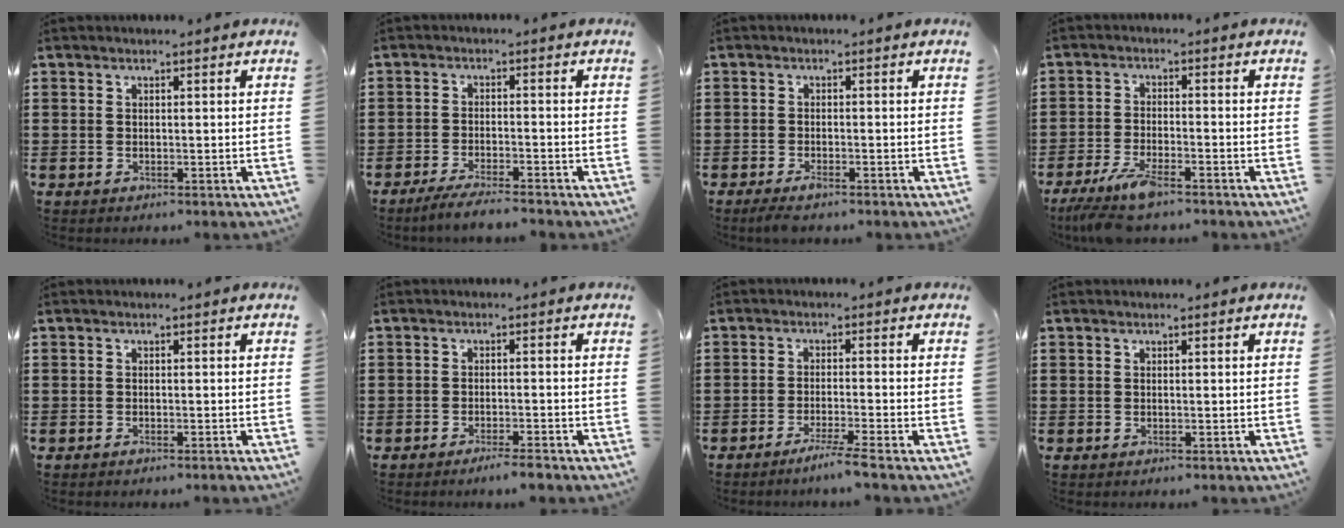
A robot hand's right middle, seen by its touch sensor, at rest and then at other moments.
{"total": 3.4, "force": [-3.1, -0.1, 1.3], "torque": [-0.028, -0.005, -0.062]}
{"total": 1.6, "force": [-1.2, 0.3, 1.1], "torque": [-0.027, -0.005, -0.024]}
{"total": 5.9, "force": [-4.6, 0.8, 3.6], "torque": [-0.092, -0.019, -0.093]}
{"total": 0.6, "force": [-0.5, -0.1, 0.4], "torque": [-0.007, -0.001, -0.010]}
{"total": 2.3, "force": [-2.1, -0.1, 1.1], "torque": [-0.016, 0.001, -0.038]}
{"total": 3.5, "force": [-2.7, -0.7, 2.0], "torque": [-0.031, -0.006, -0.049]}
{"total": 0.0}